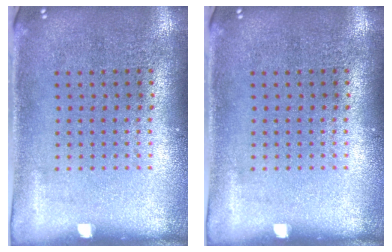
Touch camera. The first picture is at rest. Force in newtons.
{"total": 0.0}